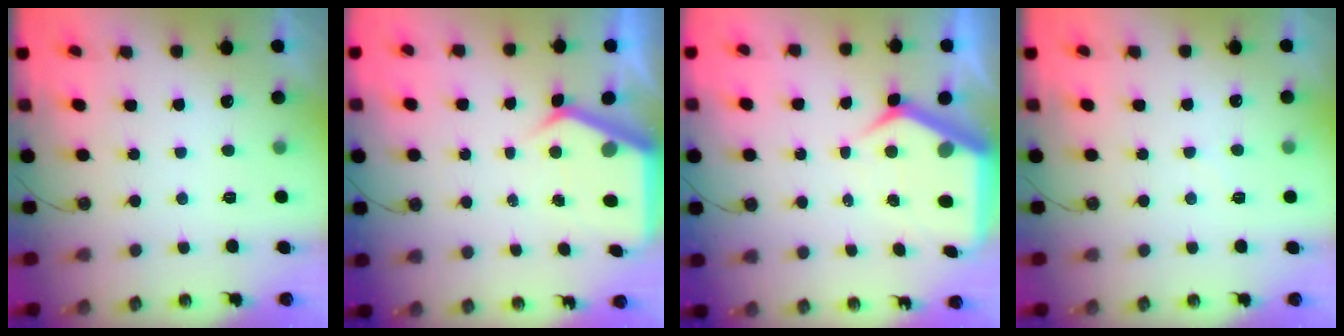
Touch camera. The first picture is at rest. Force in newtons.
{"total": 5.9, "press": 5.9, "slide": 0.5}
{"total": 9.4, "press": 9.3, "slide": 1.3}
{"total": 6.7, "press": 6.7, "slide": 0.7}